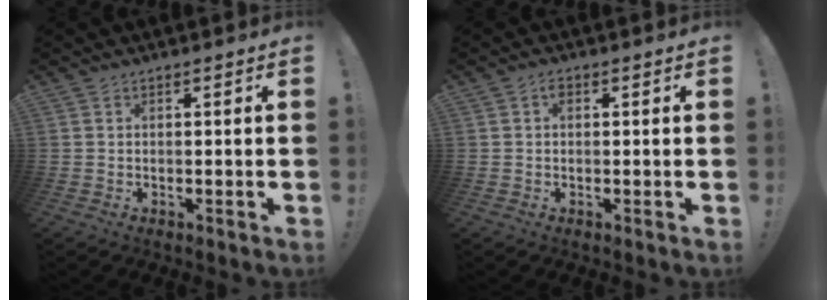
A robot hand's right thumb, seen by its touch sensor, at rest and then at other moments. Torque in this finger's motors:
{"motor_torque": [0.20, 0.13, 0.36, -0.23, 0.00]}